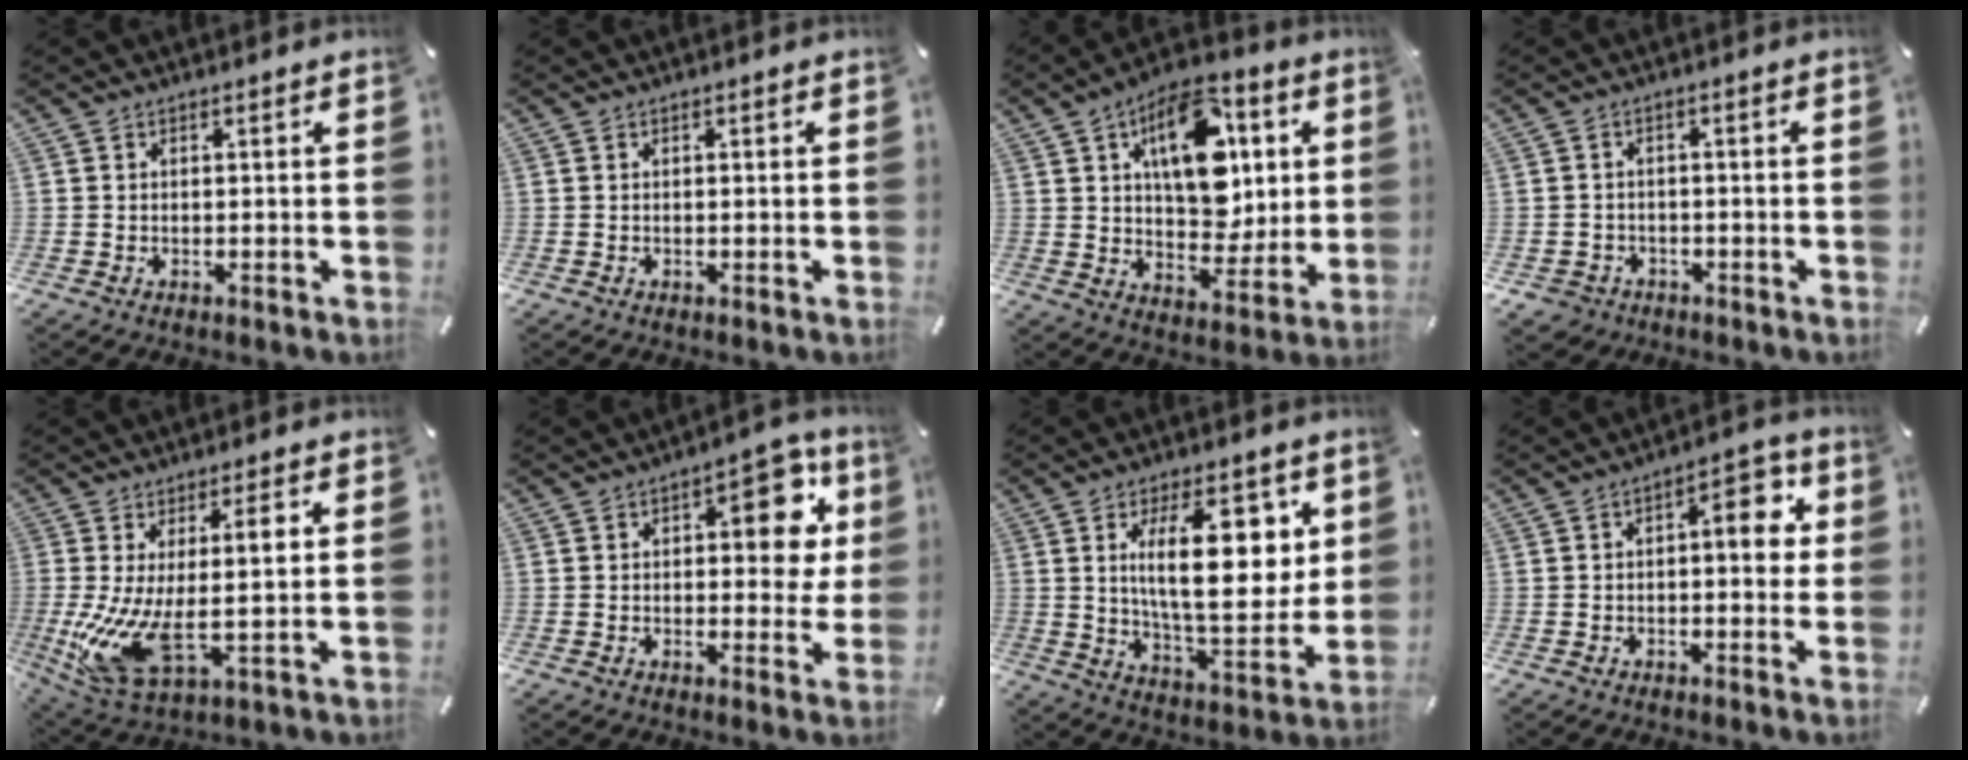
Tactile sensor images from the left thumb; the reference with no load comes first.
{"total": 0.0}
{"total": 17.9, "force": [6.2, 11.5, 12.2], "torque": [-0.156, -0.024, 0.110]}
{"total": 3.4, "force": [-1.9, 2.8, 0.7], "torque": [-0.026, 0.005, -0.041]}
{"total": 12.5, "force": [1.3, 3.1, 12.1], "torque": [-0.273, -0.028, 0.016]}
{"total": 12.3, "force": [3.5, 6.6, 9.7], "torque": [-0.105, -0.012, 0.051]}
{"total": 19.2, "force": [5.9, 8.1, 16.4], "torque": [-0.252, -0.010, 0.086]}
{"total": 8.3, "force": [0.8, 4.1, 7.2], "torque": [-0.082, 0.000, 0.000]}